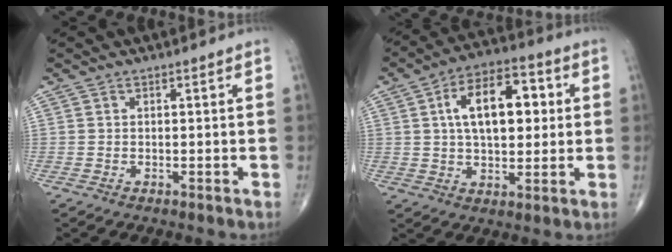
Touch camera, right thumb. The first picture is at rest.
{"total": 15.1, "force": [3.0, 8.2, 12.3], "torque": [-0.175, 0.014, 0.045]}